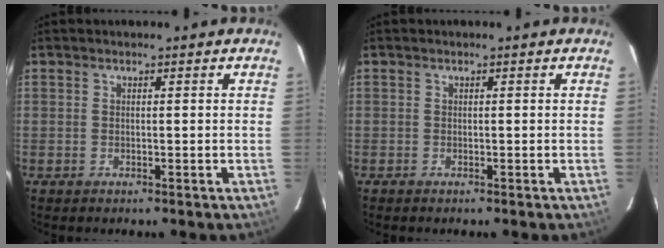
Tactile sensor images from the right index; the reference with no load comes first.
{"total": 0.0}